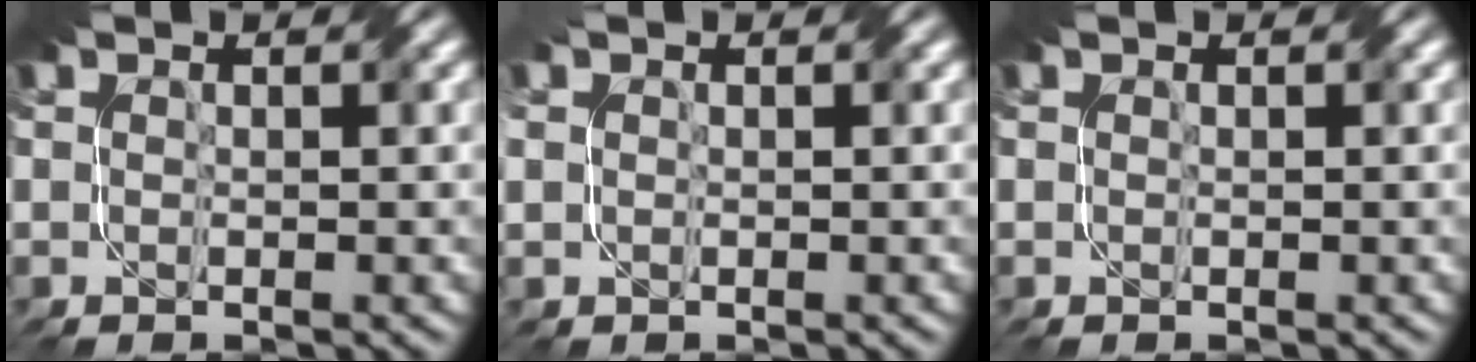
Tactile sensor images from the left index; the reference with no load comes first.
{"total": 1.7, "force": [0.5, 1.6, 0.3], "torque": [-0.005, 0.007, 0.004]}
{"total": 0.0}